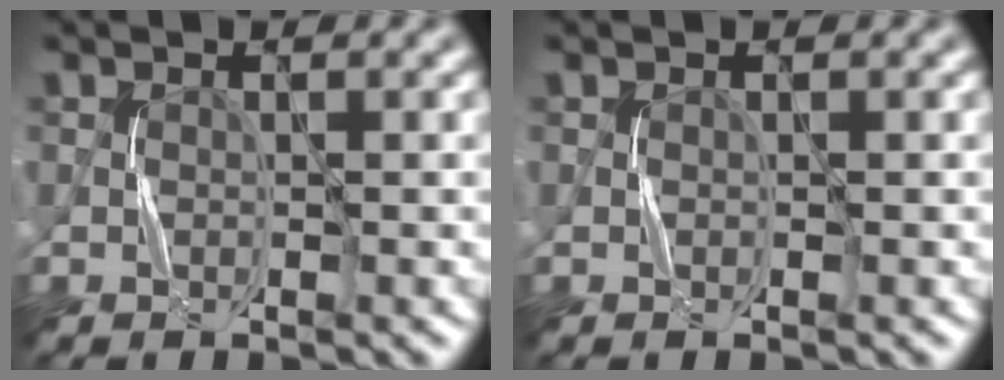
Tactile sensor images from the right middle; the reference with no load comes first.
{"total": 0.0}